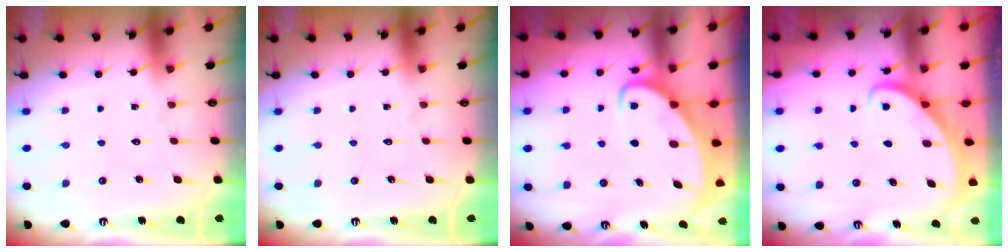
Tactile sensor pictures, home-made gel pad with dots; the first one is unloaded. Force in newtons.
{"total": 0.0}
{"total": 3.8, "press": 3.8, "slide": 0.3}
{"total": 2.9, "press": 2.9, "slide": 0.2}